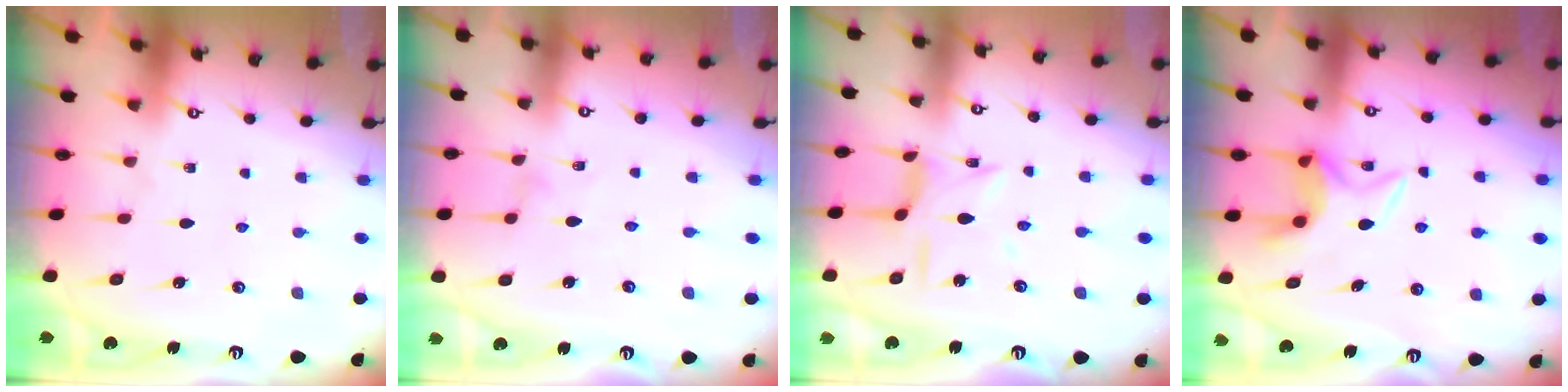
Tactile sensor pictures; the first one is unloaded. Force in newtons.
{"total": 0.0}
{"total": 6.1, "press": 6.1, "slide": 0.2}
{"total": 5.8, "press": 5.8, "slide": 0.7}